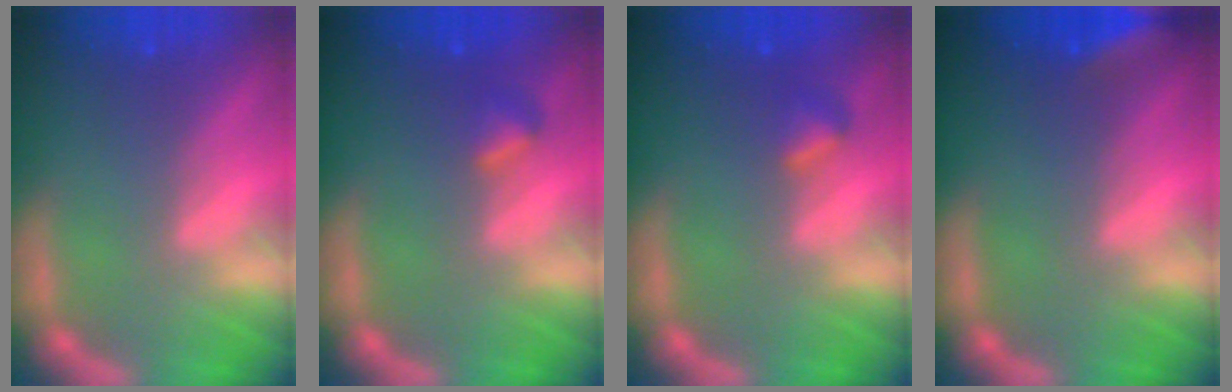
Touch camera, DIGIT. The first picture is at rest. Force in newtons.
{"total": 1.4}
{"total": 1.4}
{"total": 4.4}